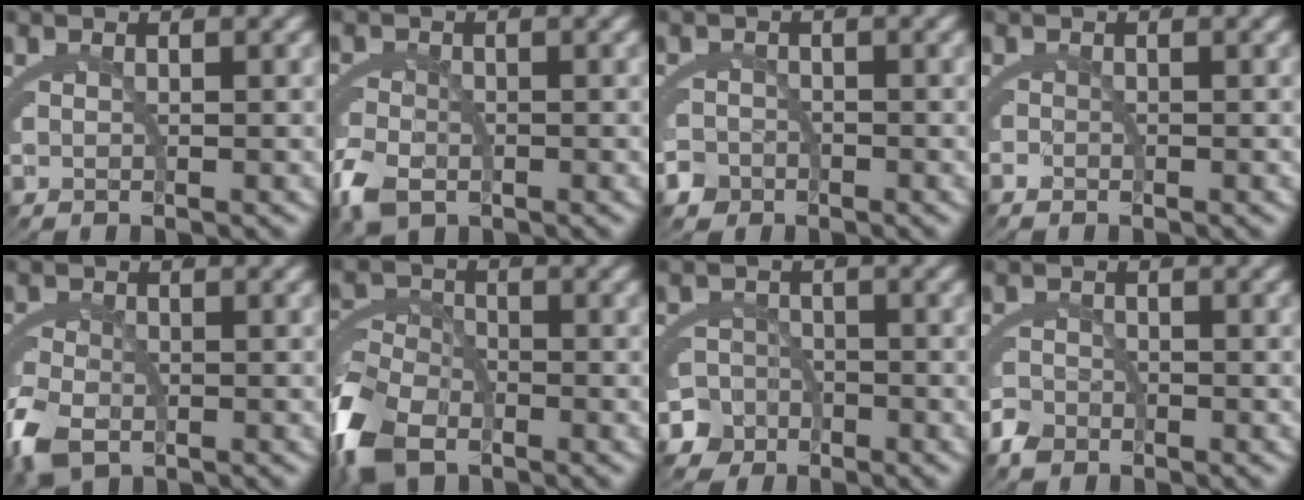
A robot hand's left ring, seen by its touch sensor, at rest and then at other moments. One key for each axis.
{"total": 3.0, "fx": -1.8, "fy": 1.7, "fz": 1.8, "tx": -0.044, "ty": -0.019, "tz": -0.020}
{"total": 2.3, "fx": -2.0, "fy": 1.0, "fz": -0.2, "tx": 0.012, "ty": -0.018, "tz": -0.031}
{"total": 0.7, "fx": -0.7, "fy": -0.2, "fz": 0.0, "tx": 0.004, "ty": -0.005, "tz": -0.012}
{"total": 3.7, "fx": -1.9, "fy": 2.2, "fz": 2.3, "tx": -0.058, "ty": -0.021, "tz": -0.020}
{"total": 6.1, "fx": -3.3, "fy": 3.8, "fz": 3.3, "tx": -0.065, "ty": -0.024, "tz": -0.044}
{"total": 6.5, "fx": -3.7, "fy": 5.1, "fz": 1.5, "tx": -0.026, "ty": -0.030, "tz": -0.061}
{"total": 1.8, "fx": -1.7, "fy": 0.3, "fz": 0.0, "tx": 0.006, "ty": -0.012, "tz": -0.027}